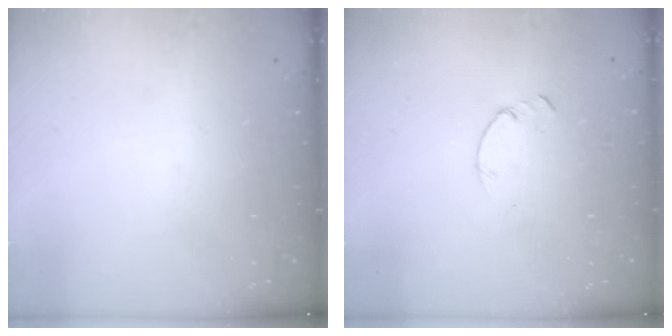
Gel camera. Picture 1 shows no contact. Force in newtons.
{"total": 0.0}